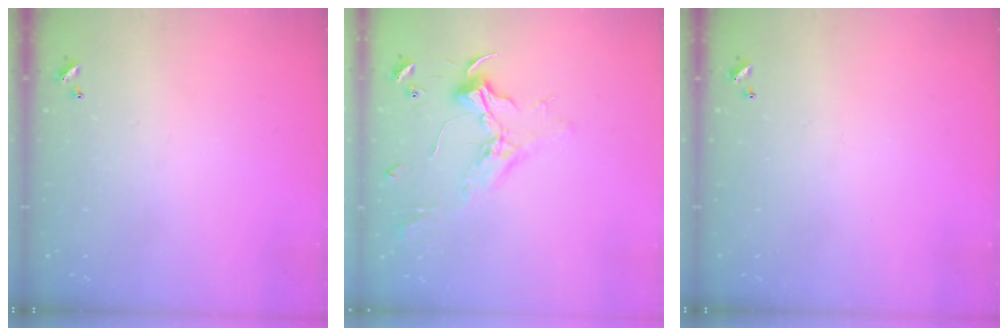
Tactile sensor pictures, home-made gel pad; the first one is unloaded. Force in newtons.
{"total": 2.4, "press": 2.3, "slide": 0.8}
{"total": 0.0}